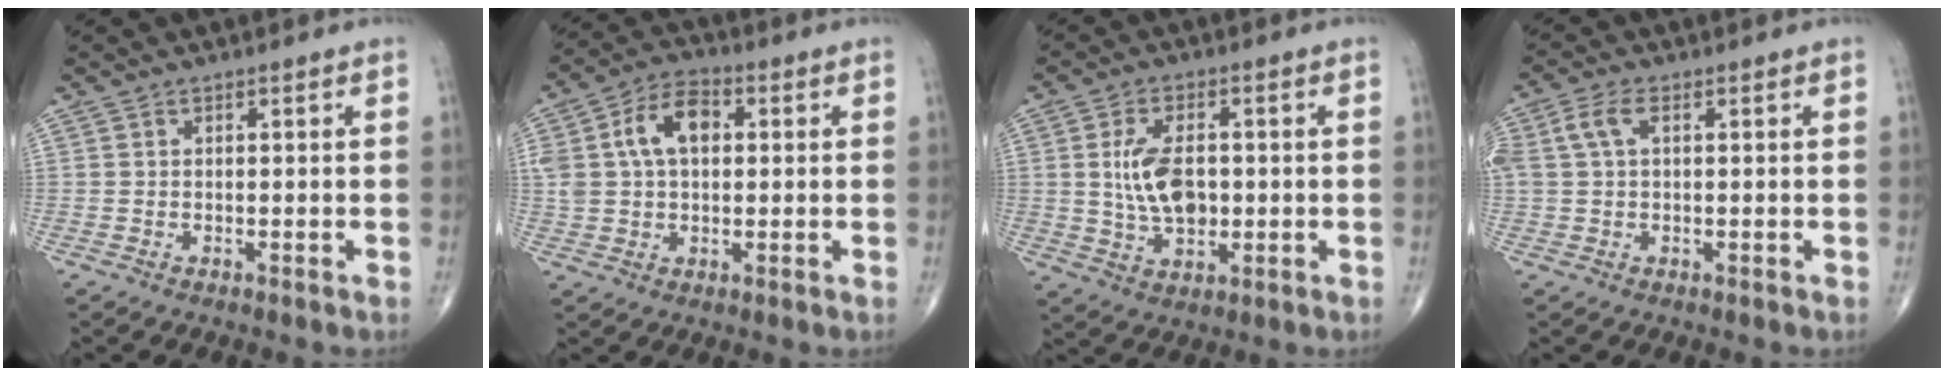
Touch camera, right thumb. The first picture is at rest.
{"total": 11.2, "force": [2.3, 7.2, 8.3], "torque": [-0.145, 0.021, 0.038]}
{"total": 9.2, "force": [0.5, 5.3, 7.5], "torque": [-0.127, -0.002, 0.015]}
{"total": 4.8, "force": [1.3, 2.6, 3.8], "torque": [-0.103, 0.020, 0.027]}